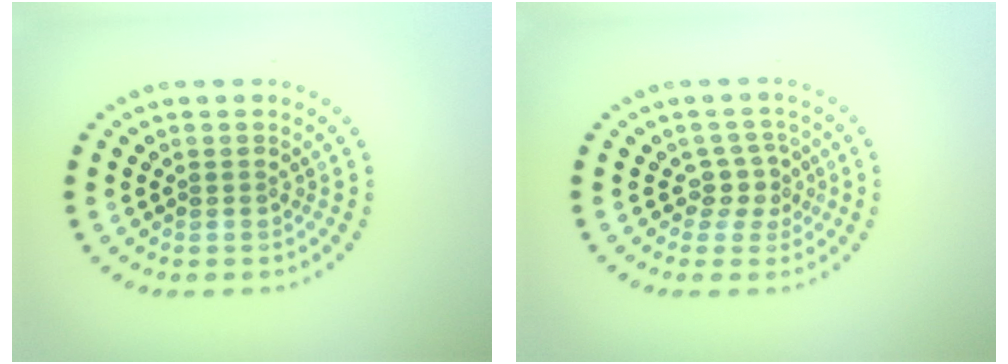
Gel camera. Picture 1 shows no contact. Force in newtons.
{"total": 2.3, "press": 1.7, "slide": 1.5}